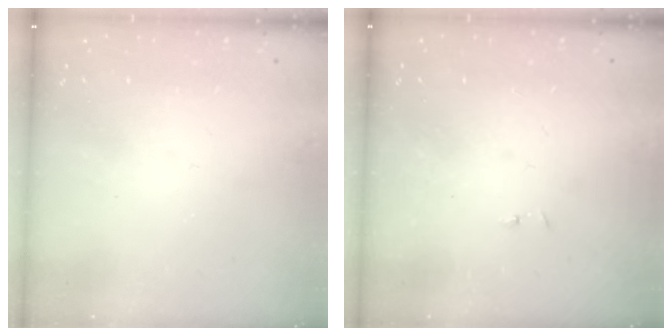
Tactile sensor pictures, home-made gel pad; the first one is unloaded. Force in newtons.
{"total": 2.9, "press": 2.9, "slide": 0.4}